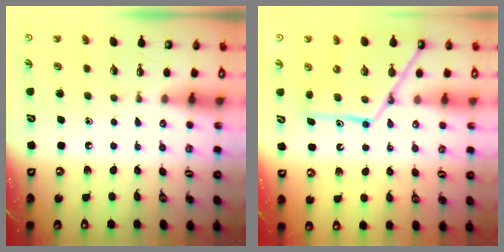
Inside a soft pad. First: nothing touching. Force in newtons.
{"total": 15.4, "press": 15.3, "slide": 1.5}